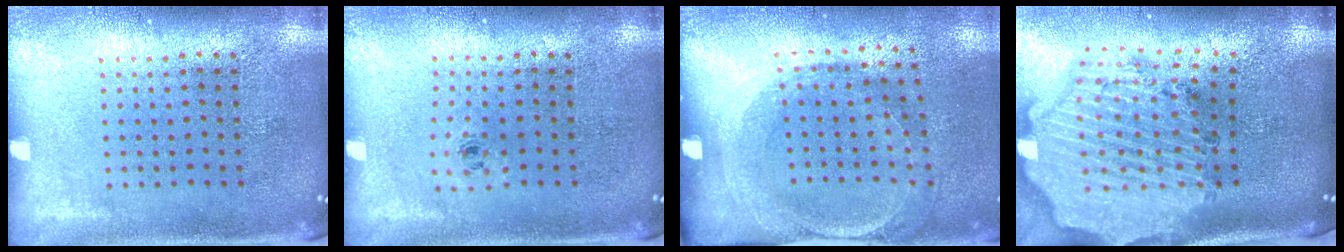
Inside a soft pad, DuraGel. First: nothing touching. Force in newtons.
{"total": 0.6, "press": 0.3, "slide": 0.5}
{"total": 1.6, "press": 1.4, "slide": 0.8}
{"total": 4.0, "press": 3.3, "slide": 2.2}